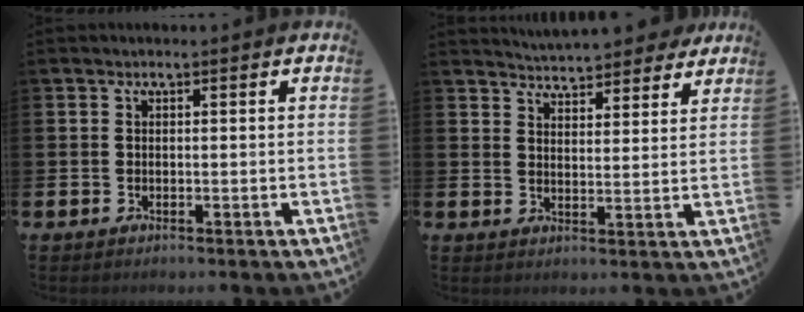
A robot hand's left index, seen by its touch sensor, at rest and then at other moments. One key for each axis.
{"total": 5.6, "fx": 5.5, "fy": 0.9, "fz": 0.2, "tx": -0.012, "ty": -0.040, "tz": 0.097}